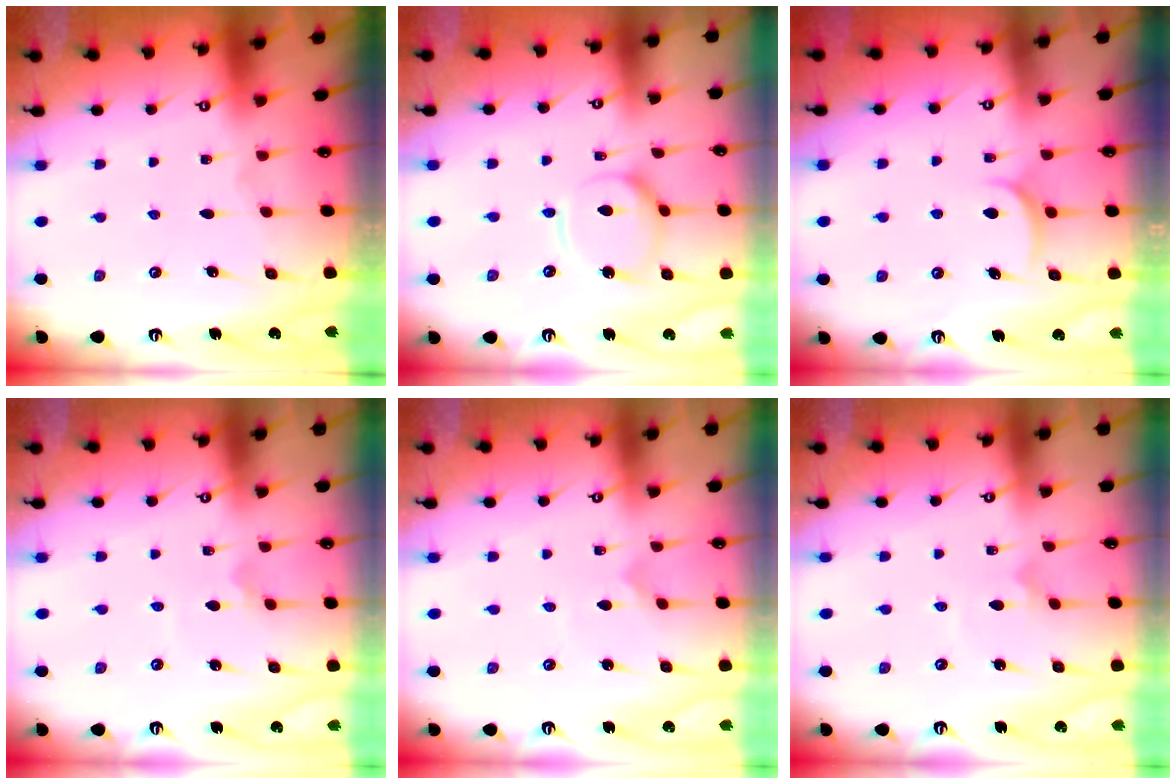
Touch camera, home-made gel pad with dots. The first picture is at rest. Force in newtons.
{"total": 11.7, "press": 11.7, "slide": 1.3}
{"total": 4.8, "press": 4.8, "slide": 0.1}
{"total": 1.2, "press": 1.1, "slide": 0.2}
{"total": 0.0}
{"total": 1.8, "press": 1.8, "slide": 0.1}